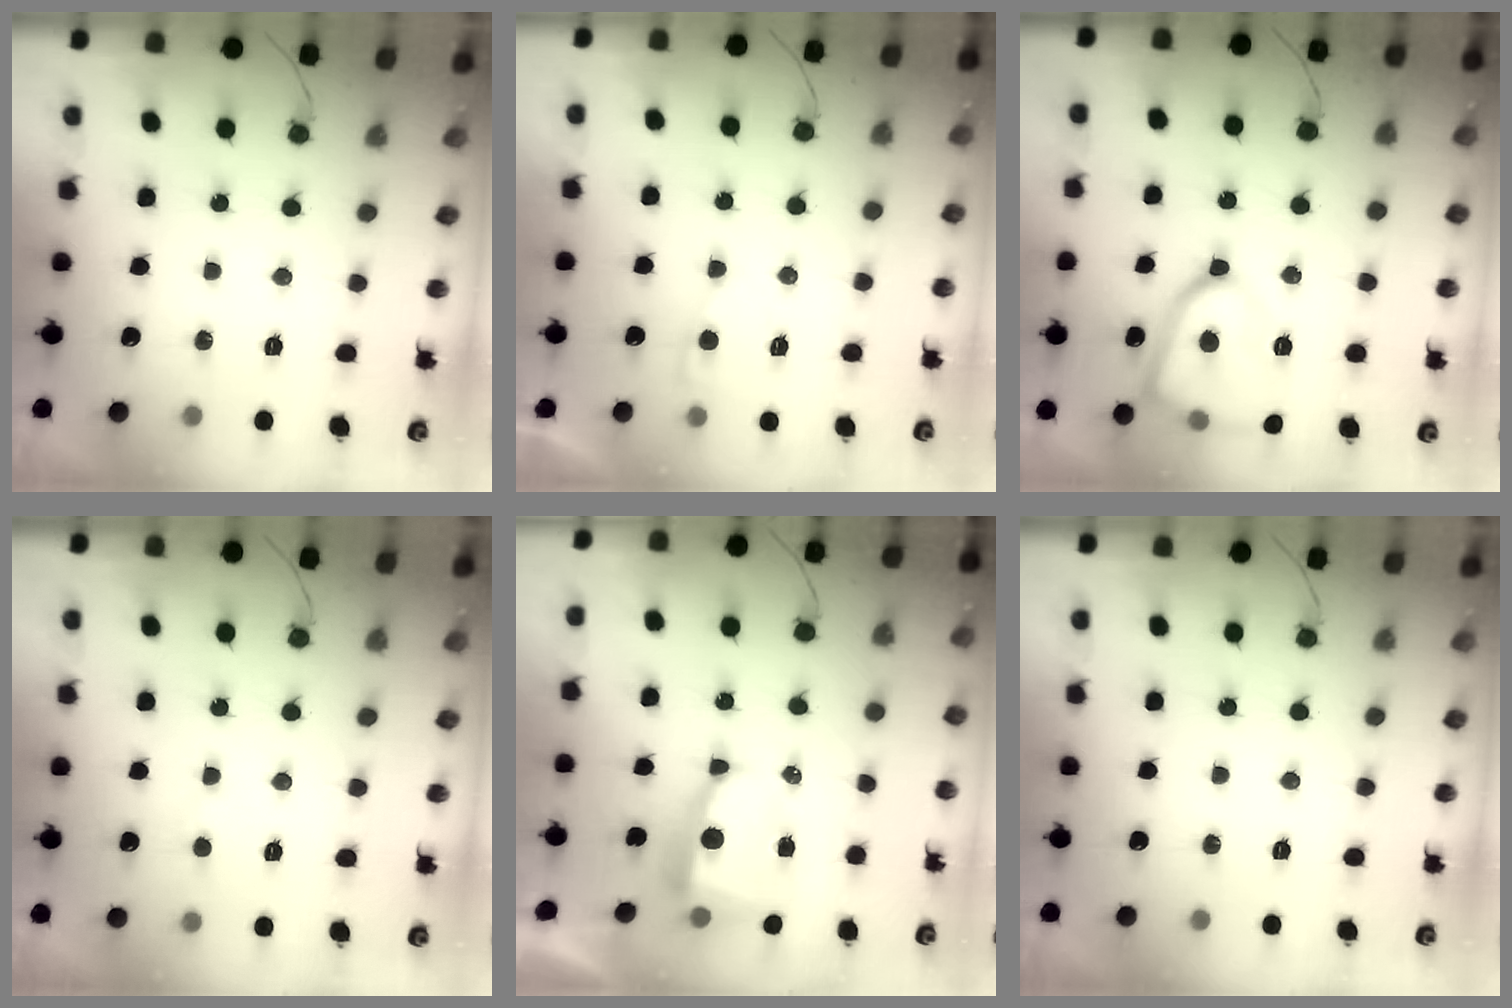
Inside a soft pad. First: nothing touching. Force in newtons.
{"total": 2.0, "press": 2.0, "slide": 0.3}
{"total": 17.0, "press": 16.9, "slide": 1.5}
{"total": 2.3, "press": 2.3, "slide": 0.2}
{"total": 6.5, "press": 6.5, "slide": 0.6}
{"total": 0.0}